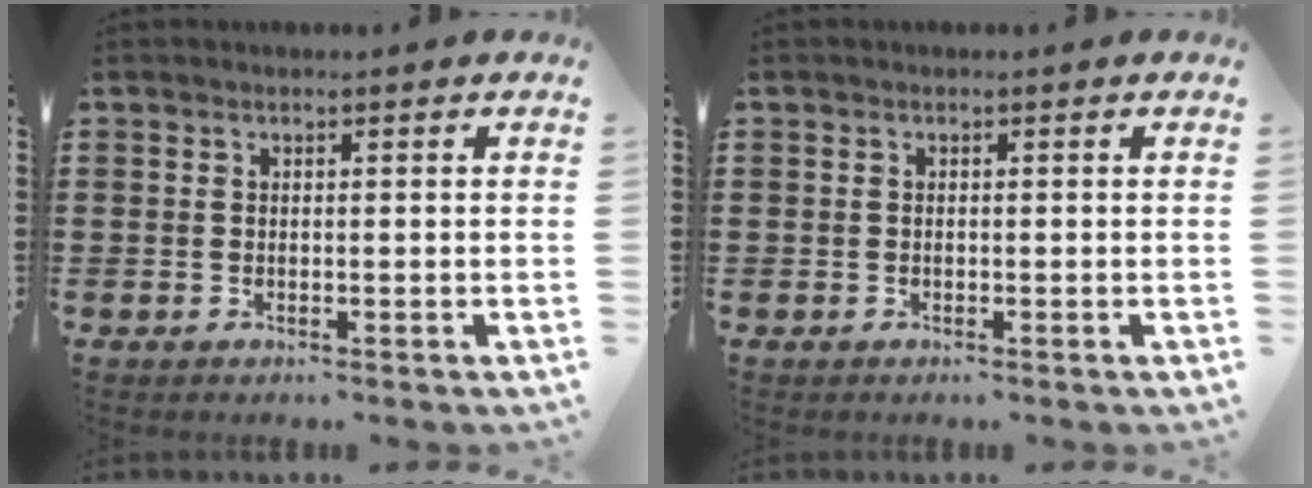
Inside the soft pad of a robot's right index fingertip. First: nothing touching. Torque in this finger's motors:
{"motor_torque": [1.49, 0.65, 0.04, 0.02]}